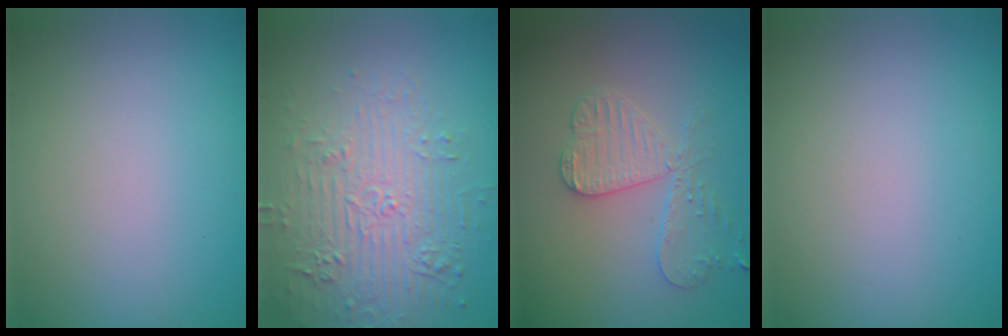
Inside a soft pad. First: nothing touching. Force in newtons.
{"total": 4.8, "press": 4.1, "slide": 2.4}
{"total": 3.5, "press": 3.4, "slide": 0.5}
{"total": 0.0}